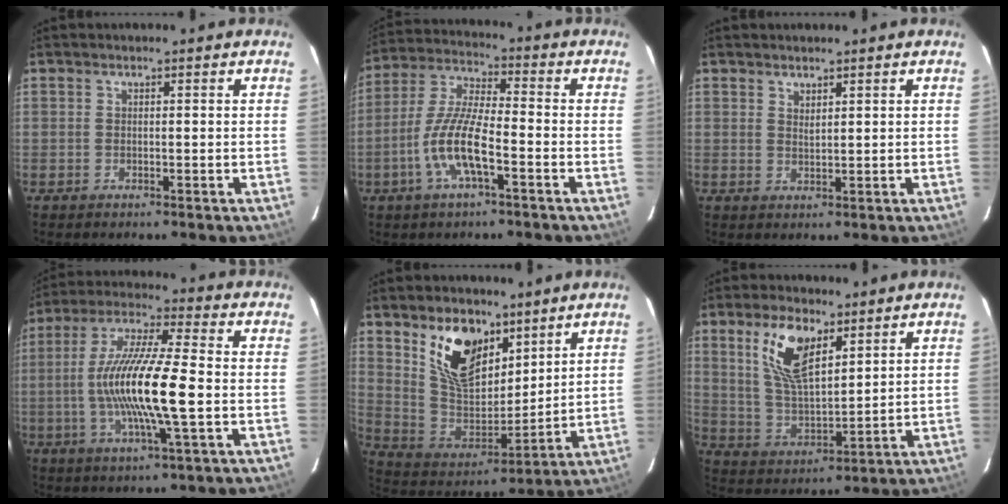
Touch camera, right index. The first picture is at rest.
{"total": 11.2, "force": [-4.4, 2.7, 9.9], "torque": [-0.213, 0.000, -0.086]}
{"total": 1.6, "force": [1.4, 0.5, 0.6], "torque": [-0.009, -0.001, 0.025]}
{"total": 16.2, "force": [-2.2, 1.7, 16.0], "torque": [-0.306, -0.002, -0.044]}
{"total": 15.5, "force": [9.0, 8.5, 9.2], "torque": [-0.178, -0.002, 0.179]}
{"total": 11.6, "force": [5.9, 5.0, 8.6], "torque": [-0.168, 0.008, 0.124]}